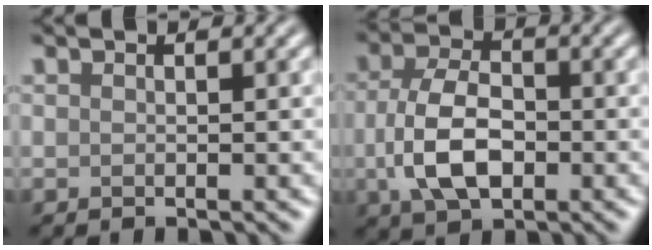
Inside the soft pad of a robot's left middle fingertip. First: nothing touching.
{"total": 6.2, "force": [-1.2, 3.6, 4.9], "torque": [-0.105, -0.002, -0.026]}